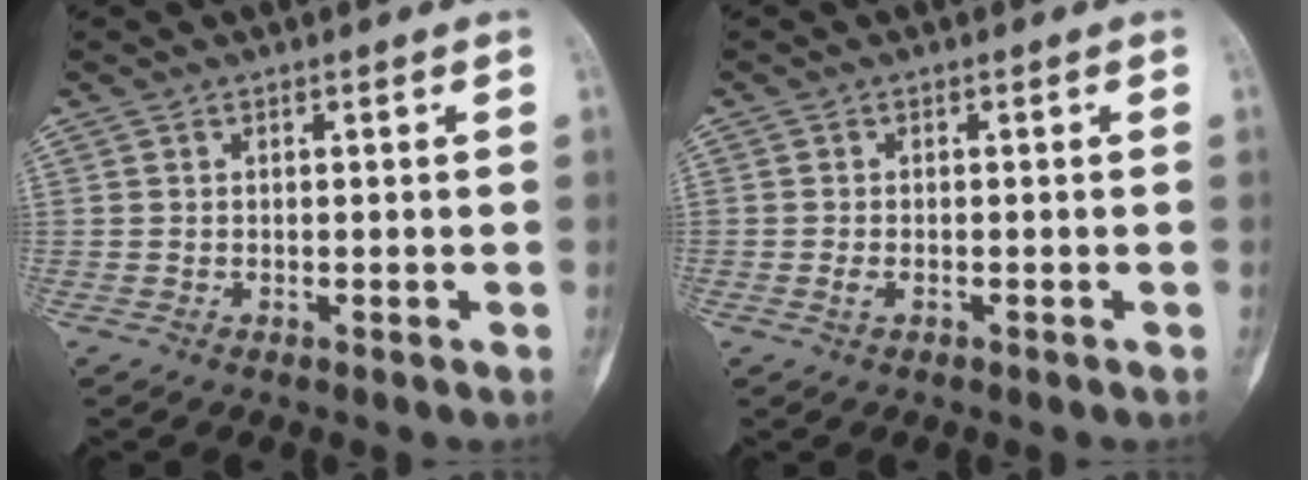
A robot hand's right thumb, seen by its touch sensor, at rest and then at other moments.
{"total": 1.3, "force": [-0.5, 0.6, 0.9], "torque": [-0.023, 0.002, -0.011]}